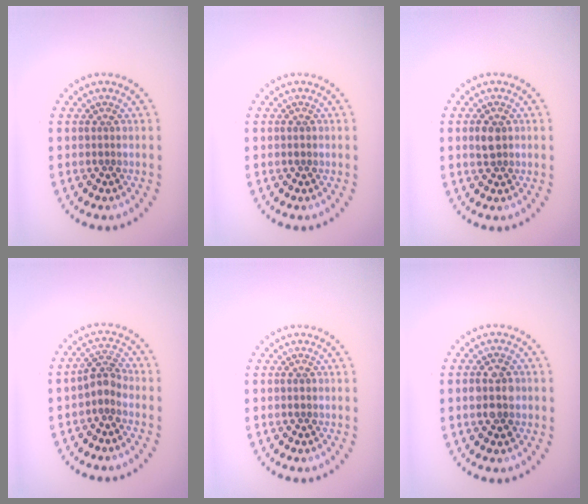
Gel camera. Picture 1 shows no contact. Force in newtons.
{"total": 0.7, "press": 0.7, "slide": 0.2}
{"total": 1.7, "press": 1.7, "slide": 0.2}
{"total": 2.1, "press": 1.7, "slide": 1.2}
{"total": 0.7, "press": 0.7, "slide": 0.2}
{"total": 2.8, "press": 2.8, "slide": 0.2}